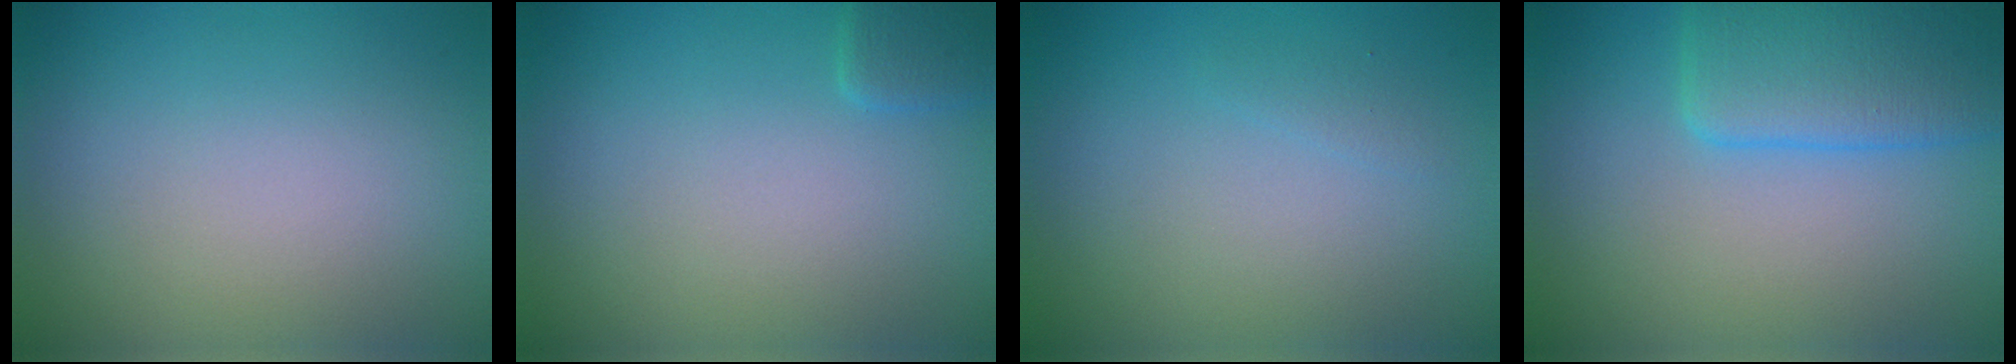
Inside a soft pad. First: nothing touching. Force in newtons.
{"total": 1.5, "press": 1.5, "slide": 0.1}
{"total": 0.6, "press": 0.6, "slide": 0.0}
{"total": 6.3, "press": 6.3, "slide": 0.4}